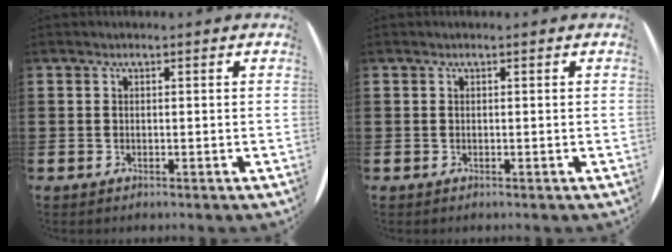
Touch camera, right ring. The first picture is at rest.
{"total": 0.0}